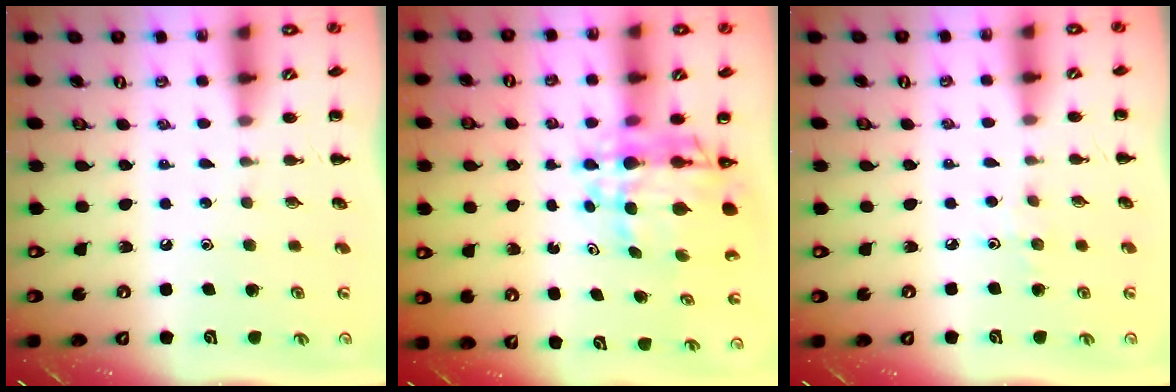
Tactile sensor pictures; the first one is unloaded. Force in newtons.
{"total": 9.2, "press": 8.6, "slide": 3.4}
{"total": 3.1, "press": 2.8, "slide": 1.2}